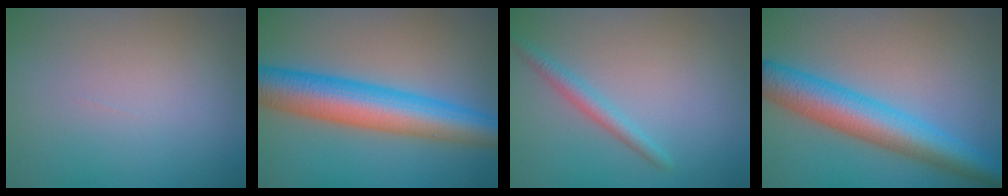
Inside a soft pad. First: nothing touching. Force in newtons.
{"total": 9.2, "press": 9.2, "slide": 0.0}
{"total": 1.9, "press": 1.9, "slide": 0.2}
{"total": 7.3, "press": 7.3, "slide": 0.2}